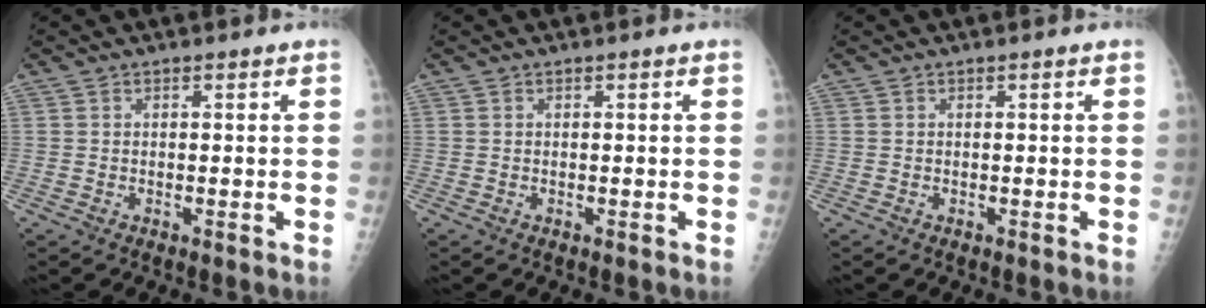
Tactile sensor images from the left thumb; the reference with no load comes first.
{"total": 0.0}
{"total": 0.0}